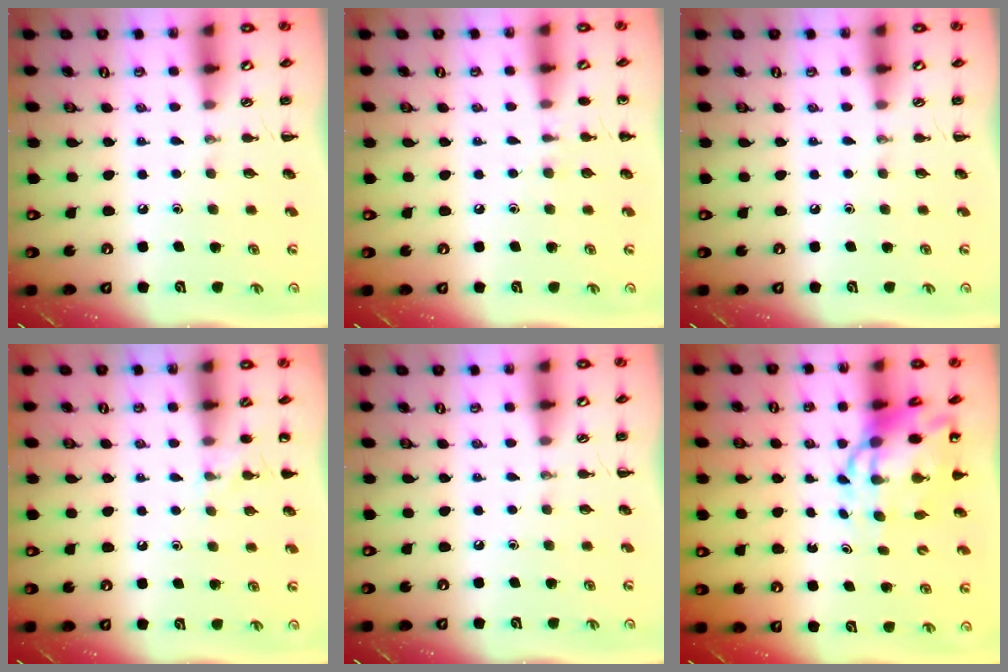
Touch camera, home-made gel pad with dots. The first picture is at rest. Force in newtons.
{"total": 5.2, "press": 5.0, "slide": 1.5}
{"total": 0.0}
{"total": 3.7, "press": 3.6, "slide": 1.1}
{"total": 0.0}
{"total": 9.8, "press": 9.3, "slide": 2.9}